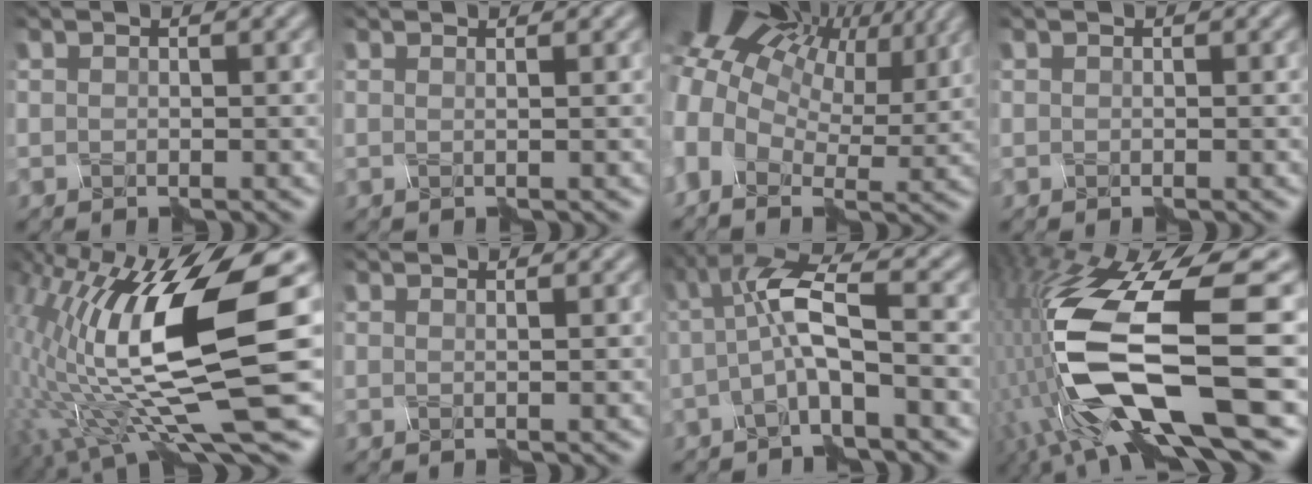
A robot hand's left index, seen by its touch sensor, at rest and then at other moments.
{"total": 1.6, "force": [0.8, 1.0, 1.0], "torque": [0.007, 0.013, -0.019]}
{"total": 14.7, "force": [6.4, 8.5, 10.2], "torque": [-0.214, 0.039, 0.104]}
{"total": 0.0}
{"total": 14.6, "force": [0.2, 4.5, 13.9], "torque": [-0.277, -0.006, 0.021]}
{"total": 1.3, "force": [0.7, 0.8, 0.8], "torque": [0.007, 0.009, -0.017]}
{"total": 4.5, "force": [-1.0, 0.9, 4.3], "torque": [-0.090, 0.013, -0.019]}
{"total": 13.6, "force": [-2.8, 4.3, 12.6], "torque": [-0.263, -0.009, -0.043]}